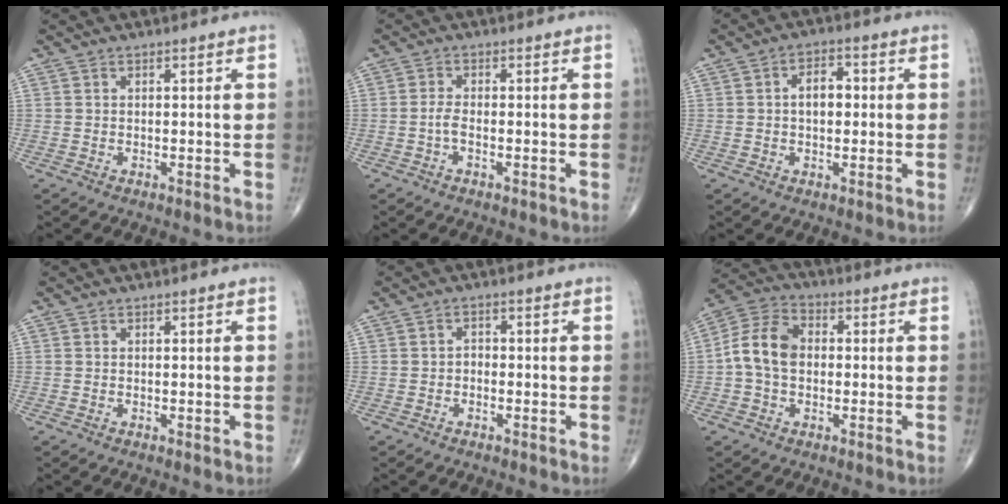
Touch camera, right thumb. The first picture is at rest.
{"total": 2.1, "force": [-0.8, 0.7, 1.8], "torque": [-0.042, 0.003, -0.017]}
{"total": 4.8, "force": [0.3, 3.0, 3.7], "torque": [-0.050, 0.013, -0.002]}
{"total": 0.0}
{"total": 1.4, "force": [-0.6, 1.0, 0.7], "torque": [0.001, 0.006, -0.017]}
{"total": 9.3, "force": [-0.3, 6.7, 6.4], "torque": [-0.116, 0.029, -0.017]}